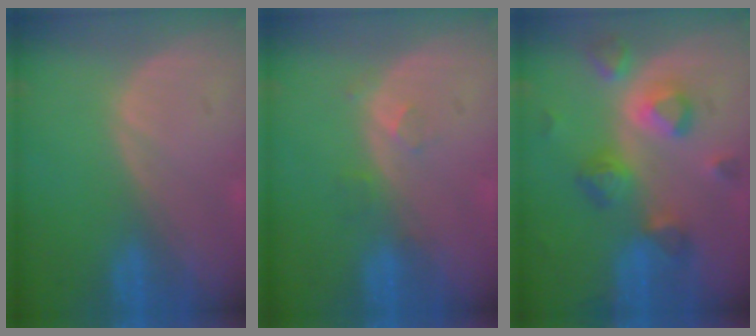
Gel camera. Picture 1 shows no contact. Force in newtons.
{"total": 2.3, "press": 2.0, "slide": 1.1}
{"total": 7.9, "press": 7.7, "slide": 2.0}